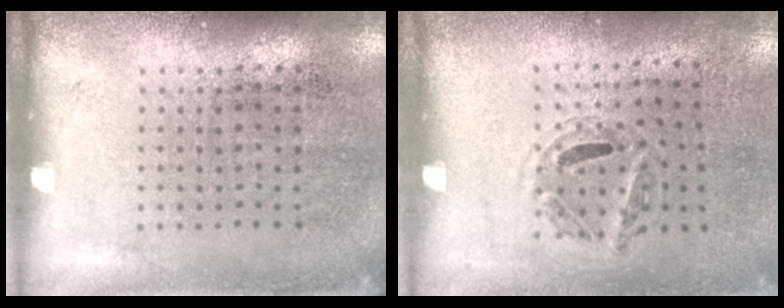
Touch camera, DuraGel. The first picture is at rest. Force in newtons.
{"total": 1.0, "press": 0.7, "slide": 0.8}